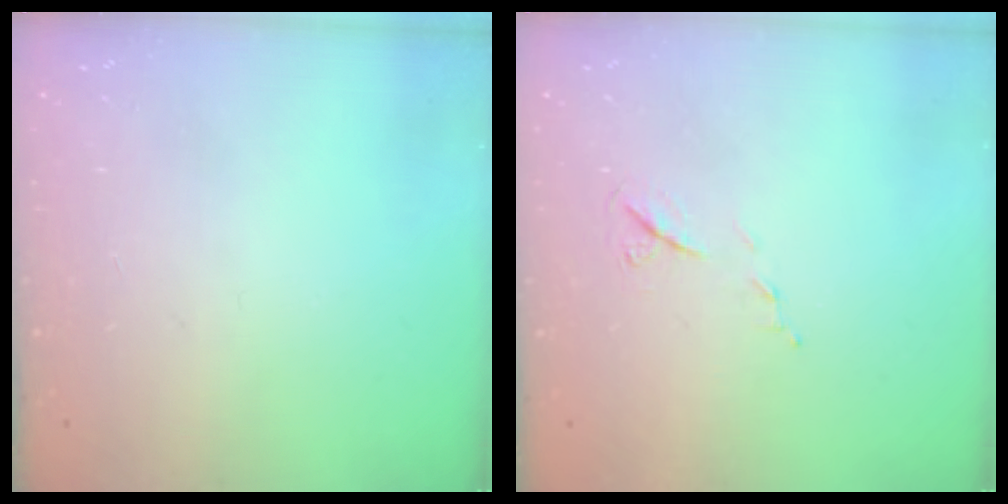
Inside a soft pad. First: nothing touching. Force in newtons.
{"total": 6.1, "press": 5.9, "slide": 1.5}